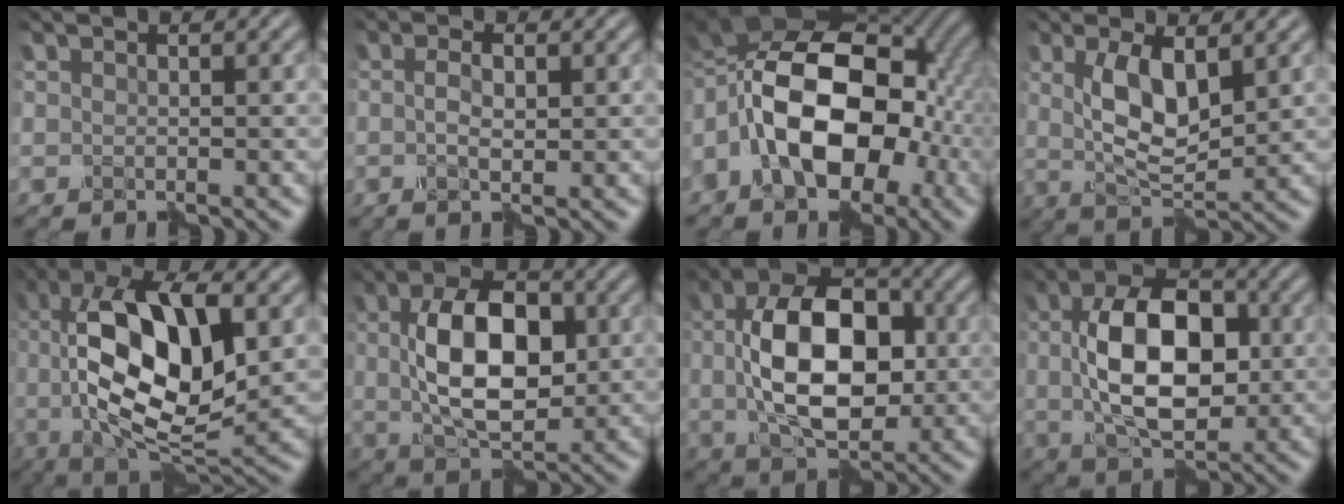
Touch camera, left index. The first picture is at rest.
{"total": 1.8, "force": [0.0, 0.8, 1.6], "torque": [-0.033, 0.001, -0.004]}
{"total": 15.8, "force": [-3.4, 9.6, 12.1], "torque": [-0.204, 0.009, -0.076]}
{"total": 5.5, "force": [1.1, 2.2, 4.9], "torque": [-0.094, -0.005, 0.022]}
{"total": 12.6, "force": [1.3, 5.6, 11.2], "torque": [-0.202, 0.010, 0.015]}
{"total": 9.2, "force": [0.5, 5.1, 7.7], "torque": [-0.133, 0.005, 0.003]}
{"total": 11.1, "force": [0.0, 6.8, 8.8], "torque": [-0.150, 0.003, -0.003]}
{"total": 10.1, "force": [0.2, 6.0, 8.2], "torque": [-0.138, 0.004, -0.003]}